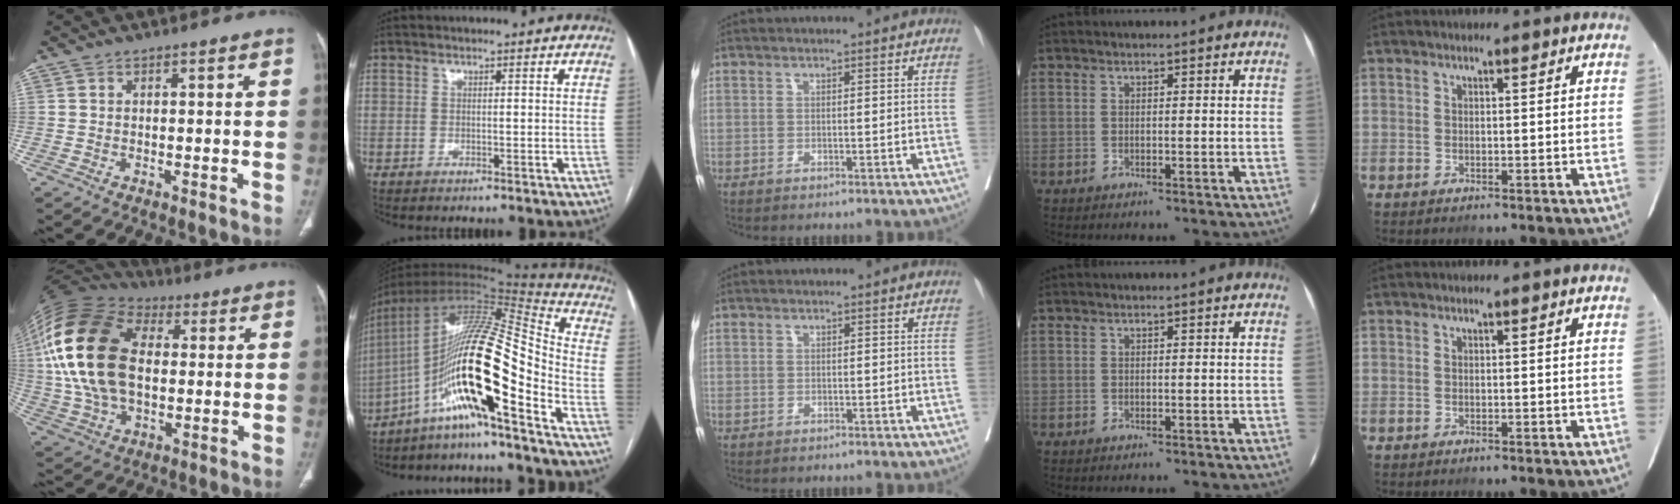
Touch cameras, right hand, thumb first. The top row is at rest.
{"thumb": {"total": 24.4, "force": [2.5, 15.1, 19.0], "torque": [-0.392, 0.008, 0.042]}, "index": {"total": 20.6, "force": [-10.5, 1.5, 17.6], "torque": [-0.340, 0.011, -0.189]}}